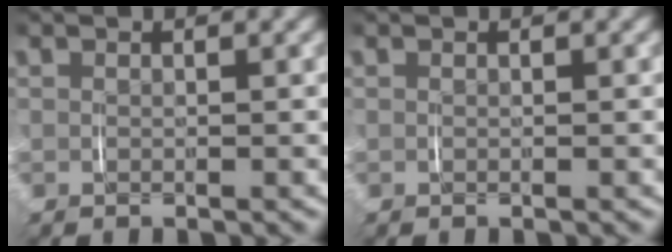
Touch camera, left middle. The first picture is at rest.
{"total": 0.0}